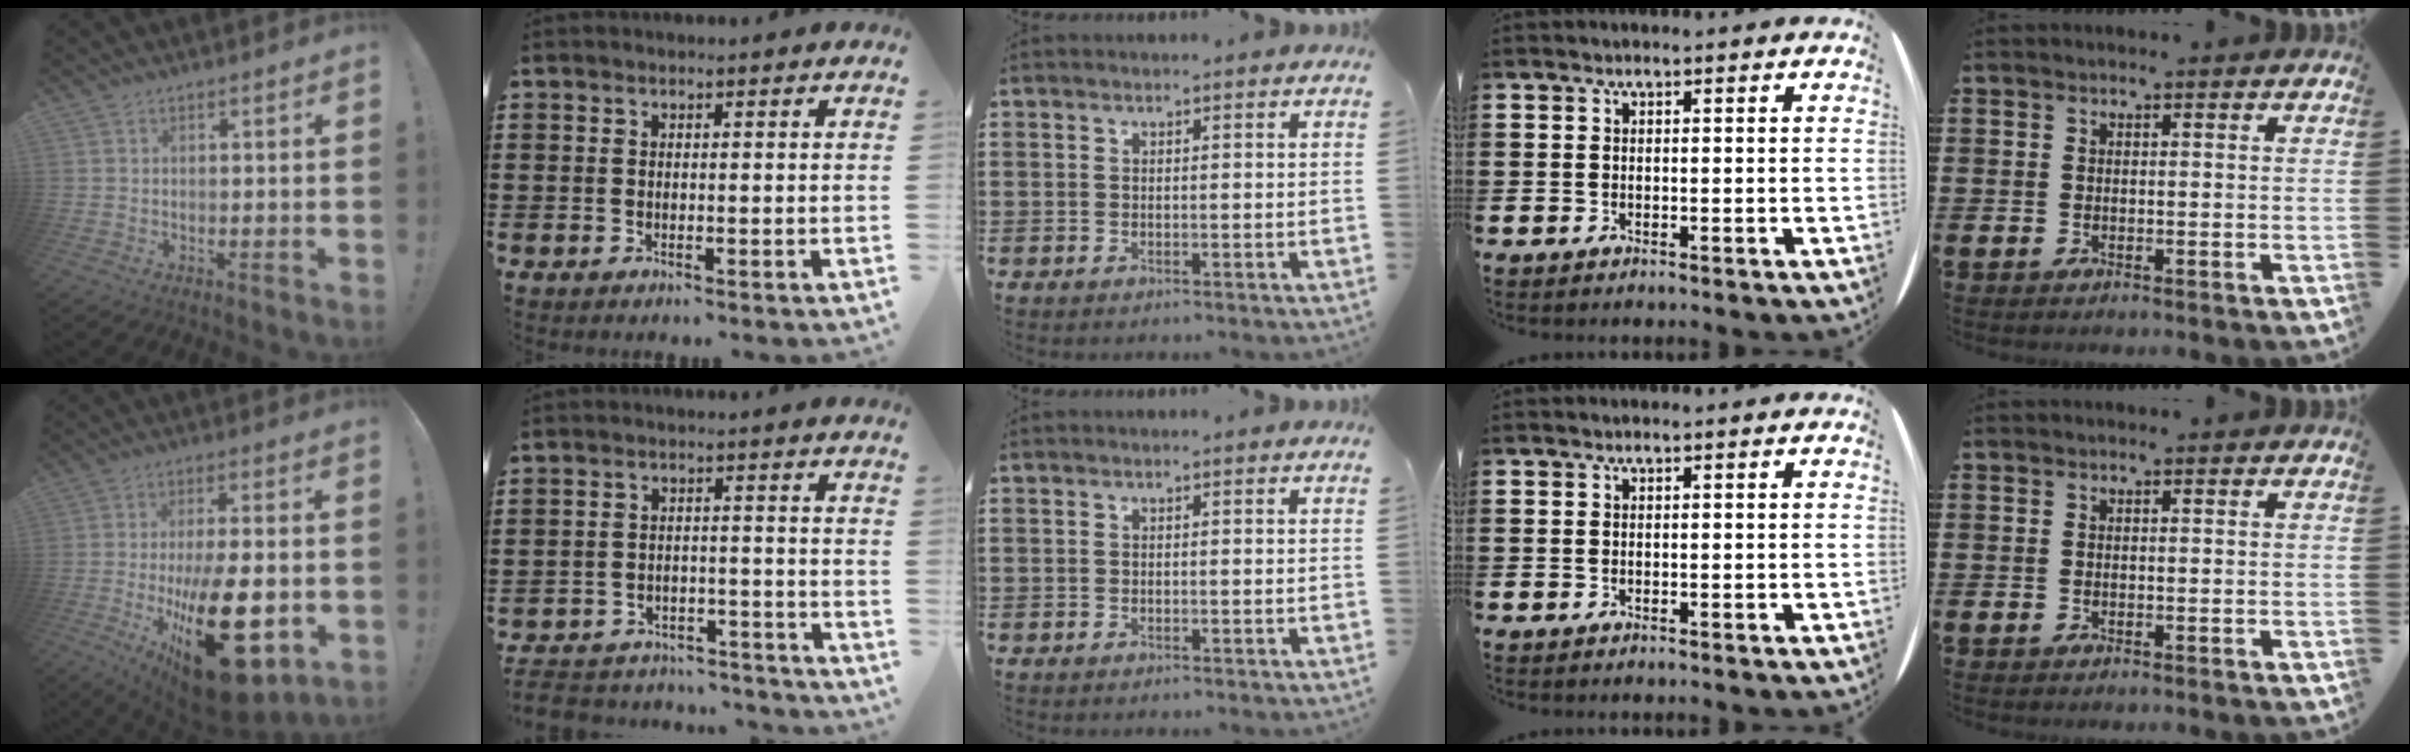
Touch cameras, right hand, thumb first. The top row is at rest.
{"thumb": {"total": 27.9, "force": [-6.8, 11.1, 24.7], "torque": [-0.382, 0.019, -0.084]}, "index": {"total": 4.3, "force": [-4.2, 0.7, 0.4], "torque": [-0.019, 0.004, -0.090]}}